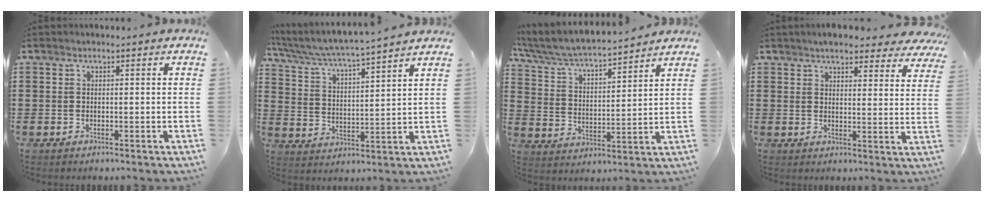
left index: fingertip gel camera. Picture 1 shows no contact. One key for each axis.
{"total": 4.3, "fx": 4.0, "fy": -0.7, "fz": 1.5, "tx": -0.052, "ty": -0.037, "tz": 0.059}
{"total": 5.2, "fx": 4.9, "fy": 0.1, "fz": 2.0, "tx": -0.061, "ty": -0.036, "tz": 0.076}
{"total": 4.9, "fx": 4.6, "fy": 0.6, "fz": 1.7, "tx": -0.041, "ty": -0.014, "tz": 0.082}